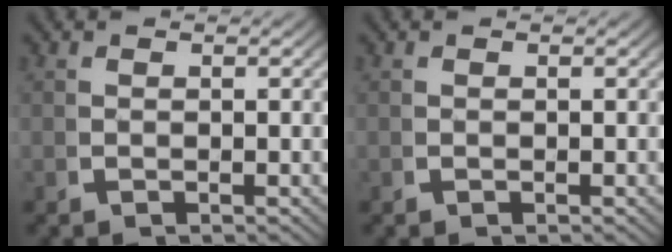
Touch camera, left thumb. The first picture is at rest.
{"total": 0.0}